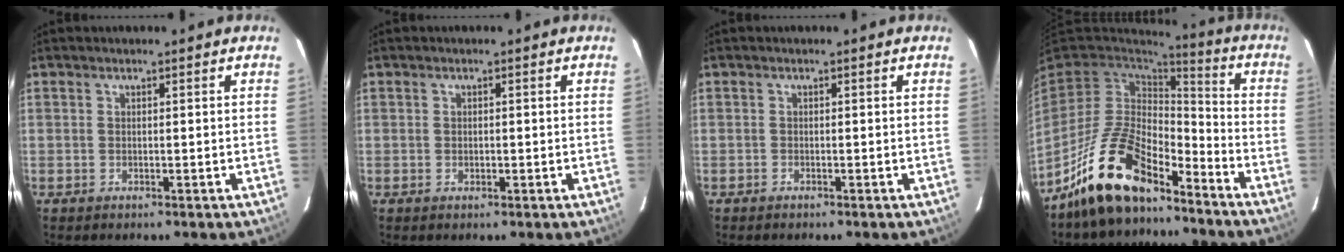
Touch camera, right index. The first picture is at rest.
{"total": 1.0, "force": [-0.2, 0.8, 0.6], "torque": [-0.009, 0.003, -0.003]}
{"total": 0.6, "force": [-0.5, 0.3, 0.0], "torque": [-0.002, 0.001, -0.012]}
{"total": 16.6, "force": [-12.0, 6.8, 9.2], "torque": [-0.197, 0.002, -0.216]}